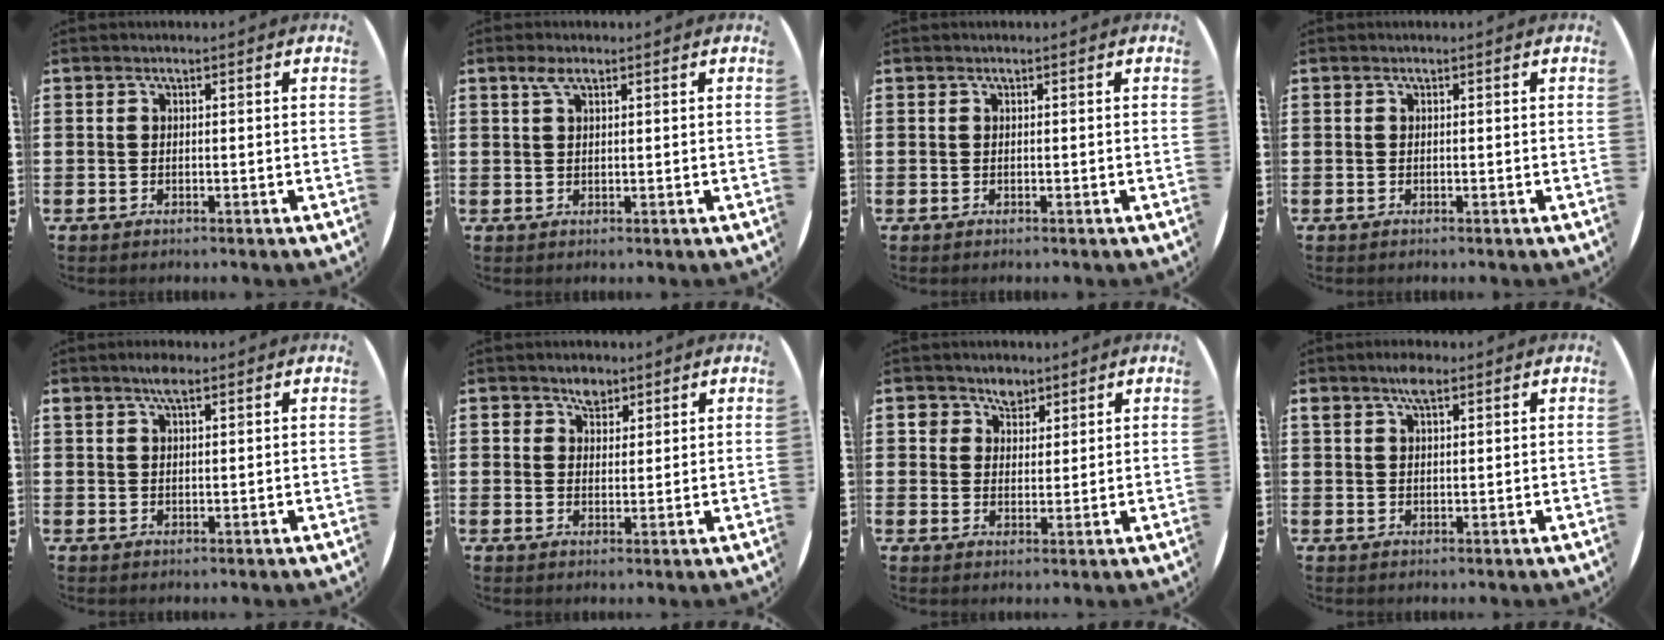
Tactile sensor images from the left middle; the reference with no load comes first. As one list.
[{"total": 2.1, "force": [1.2, 0.7, 1.6], "torque": [-0.034, 0.006, 0.020]}, {"total": 0.0}, {"total": 0.0}, {"total": 2.7, "force": [1.9, 0.9, 1.7], "torque": [-0.029, 0.003, 0.031]}, {"total": 2.9, "force": [2.2, 1.8, 0.6], "torque": [0.007, -0.004, 0.037]}, {"total": 3.6, "force": [2.5, 2.6, 0.4], "torque": [-0.003, 0.006, 0.044]}, {"total": 3.3, "force": [2.2, 1.3, 2.0], "torque": [-0.037, 0.004, 0.037]}]